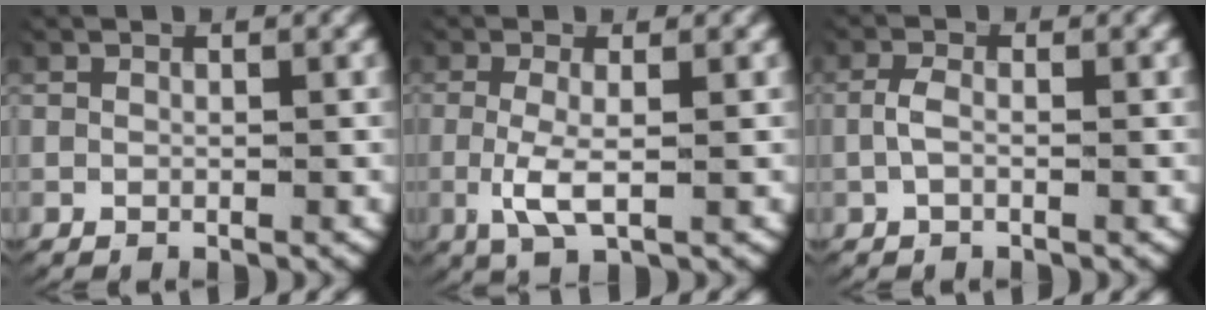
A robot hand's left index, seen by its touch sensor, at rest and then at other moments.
{"total": 3.2, "force": [-0.5, 0.9, 3.0], "torque": [-0.074, -0.015, -0.001]}
{"total": 1.4, "force": [-0.4, 0.5, 1.2], "torque": [-0.041, -0.004, -0.005]}